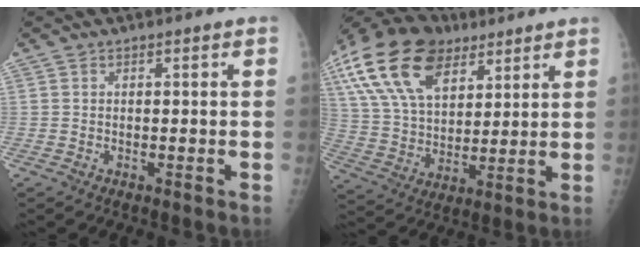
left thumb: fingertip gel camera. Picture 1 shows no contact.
{"total": 23.4, "force": [11.9, 13.9, 14.6], "torque": [-0.287, -0.001, 0.217]}